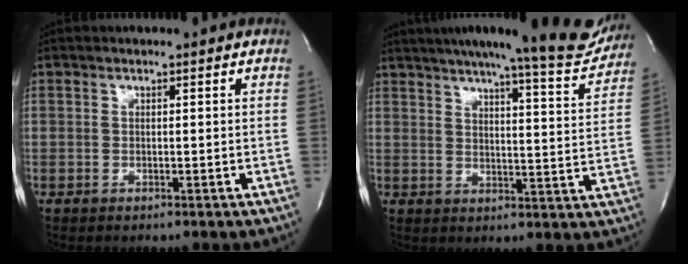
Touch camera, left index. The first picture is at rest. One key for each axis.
{"total": 18.5, "fx": 16.7, "fy": 1.5, "fz": 7.7, "tx": -0.105, "ty": -0.033, "tz": 0.203}